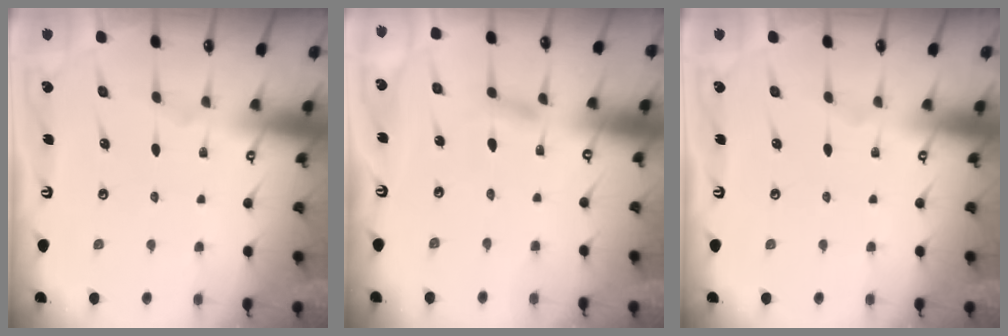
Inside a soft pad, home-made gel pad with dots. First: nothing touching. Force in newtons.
{"total": 3.8, "press": 3.8, "slide": 0.4}
{"total": 0.0}